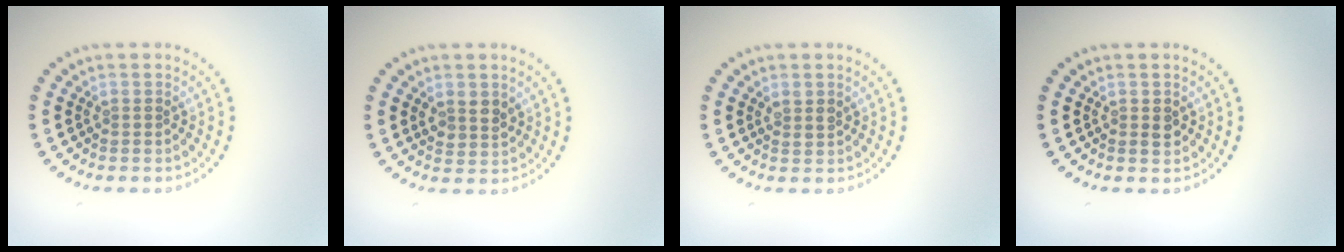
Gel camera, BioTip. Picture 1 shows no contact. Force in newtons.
{"total": 1.8, "press": 1.6, "slide": 0.7}
{"total": 1.0, "press": 0.9, "slide": 0.5}
{"total": 1.2, "press": 1.2, "slide": 0.2}